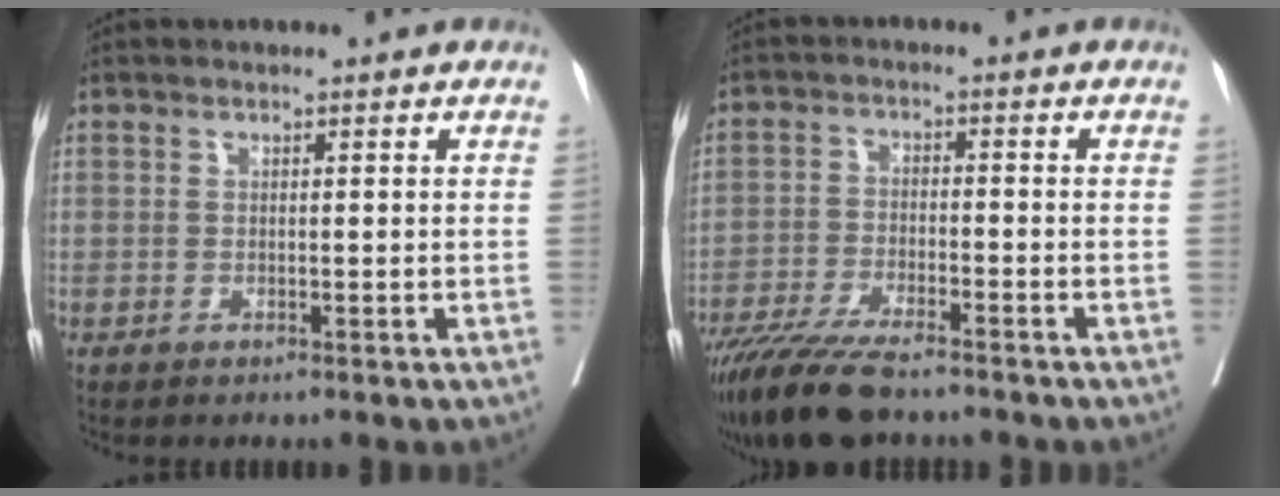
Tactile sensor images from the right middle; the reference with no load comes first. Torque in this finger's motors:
{"motor_torque": [1.09, -1.05, 0.21, 0.06]}